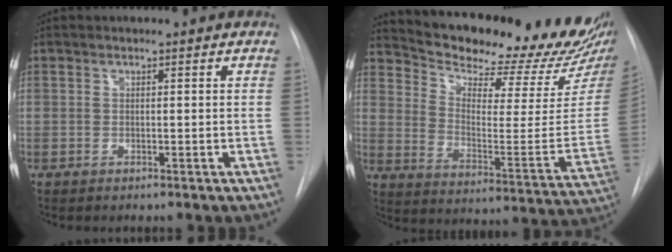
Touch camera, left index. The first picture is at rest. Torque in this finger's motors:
{"motor_torque": [0.59, -0.81, 0.10, 0.00]}